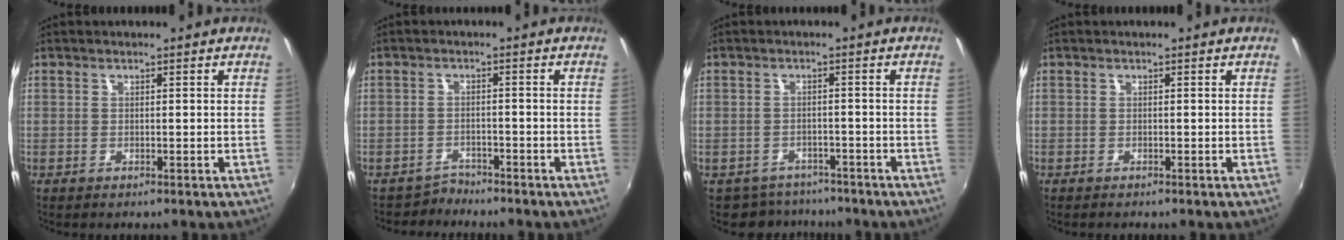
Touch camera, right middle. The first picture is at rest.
{"total": 2.5, "force": [-2.3, 0.6, -0.7], "torque": [0.011, 0.005, -0.042]}
{"total": 5.5, "force": [-4.6, 2.9, 0.1], "torque": [-0.012, 0.009, -0.071]}
{"total": 0.0}